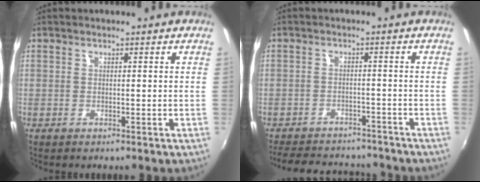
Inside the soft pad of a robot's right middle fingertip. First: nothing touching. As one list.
[{"total": 12.9, "force": [-11.0, 5.4, 4.0], "torque": [-0.103, 0.026, -0.151]}]